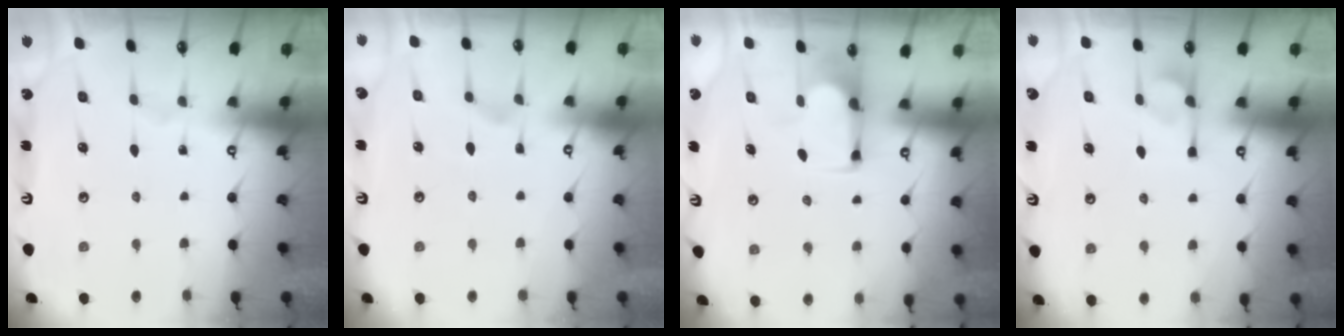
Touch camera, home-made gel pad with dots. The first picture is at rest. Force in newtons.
{"total": 2.7, "press": 2.4, "slide": 1.2}
{"total": 1.7, "press": 1.4, "slide": 0.9}
{"total": 2.0, "press": 1.5, "slide": 1.2}